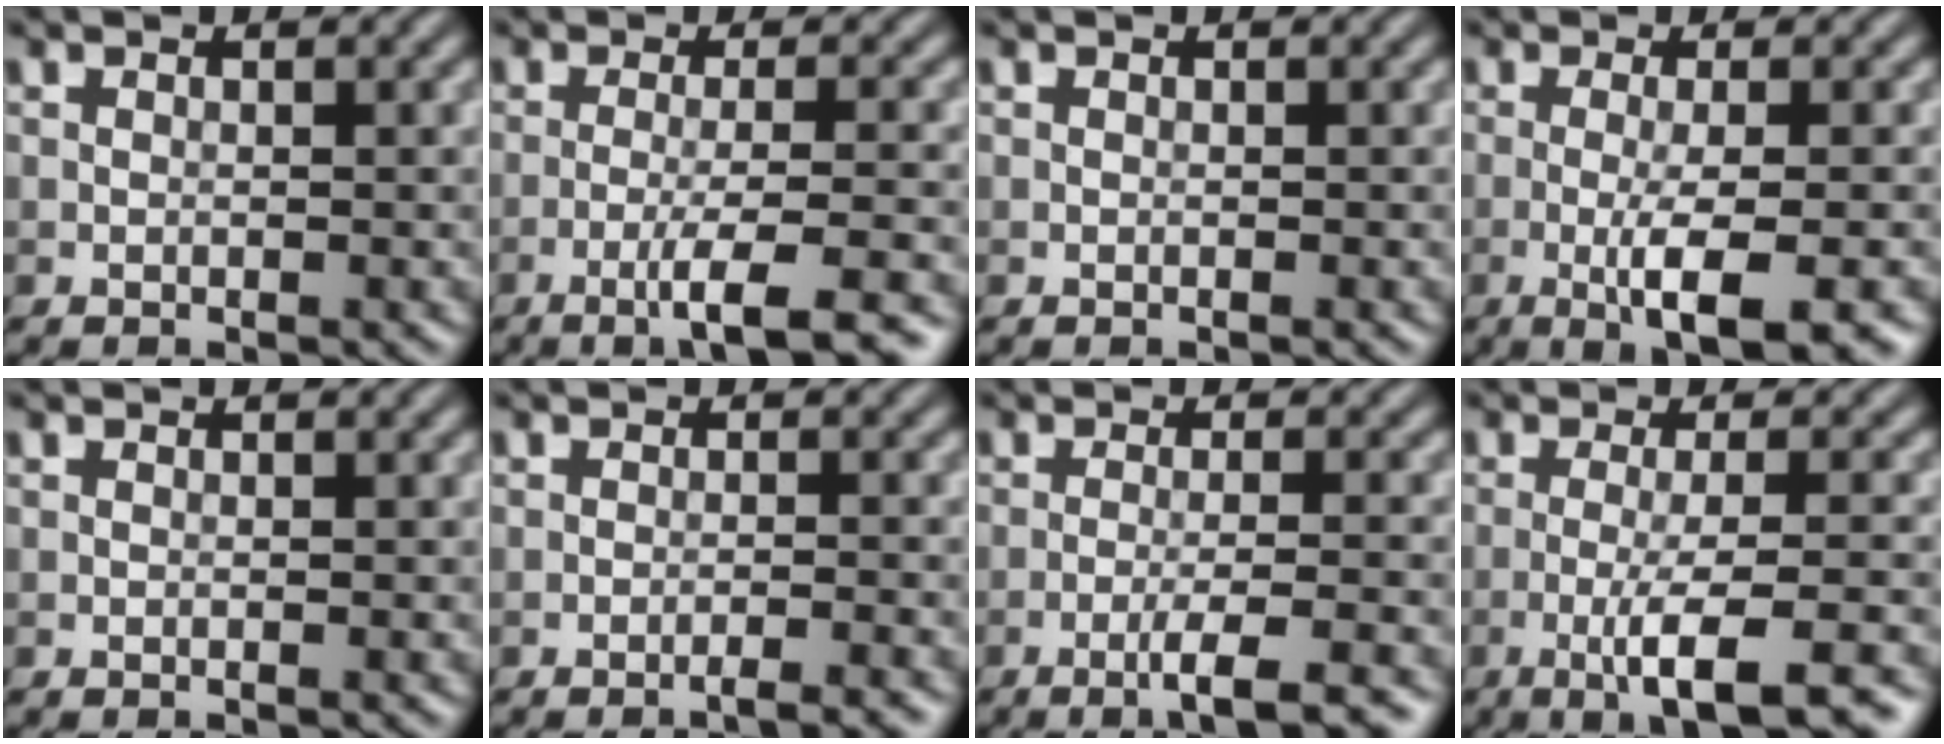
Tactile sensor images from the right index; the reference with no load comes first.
{"total": 5.2, "force": [-2.9, 0.6, 4.3], "torque": [-0.064, 0.005, -0.052]}
{"total": 0.0}
{"total": 4.9, "force": [-1.7, 0.8, 4.5], "torque": [-0.076, -0.001, -0.033]}
{"total": 0.0}
{"total": 2.2, "force": [-1.5, 0.3, 1.6], "torque": [-0.016, 0.008, -0.031]}
{"total": 4.1, "force": [-2.3, 0.5, 3.4], "torque": [-0.049, 0.006, -0.045]}
{"total": 6.3, "force": [-3.0, 0.9, 5.5], "torque": [-0.084, 0.005, -0.053]}